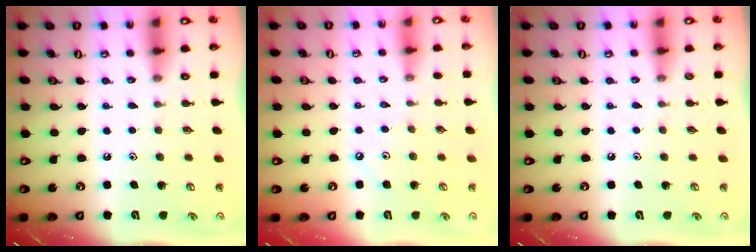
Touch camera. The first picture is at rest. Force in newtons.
{"total": 1.6, "press": 1.5, "slide": 0.4}
{"total": 2.6, "press": 2.6, "slide": 0.4}